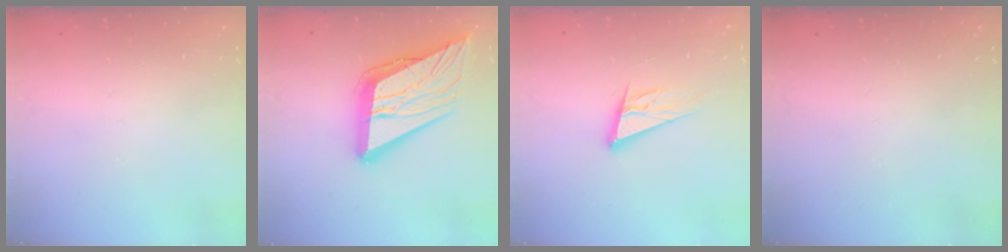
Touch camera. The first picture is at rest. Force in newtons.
{"total": 24.2, "press": 24.1, "slide": 2.8}
{"total": 13.6, "press": 13.1, "slide": 3.6}
{"total": 0.0}